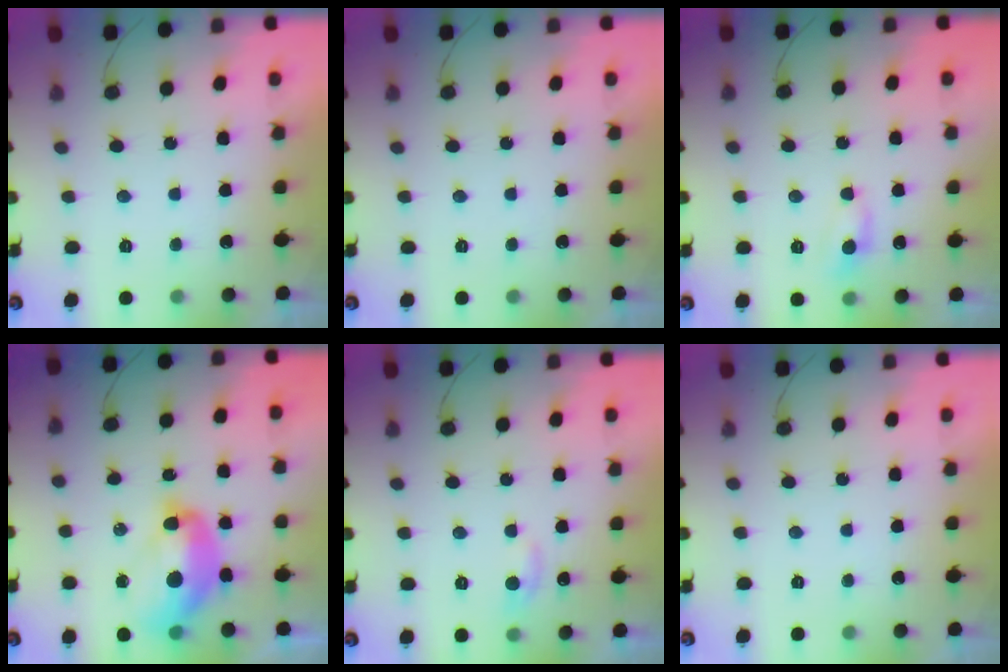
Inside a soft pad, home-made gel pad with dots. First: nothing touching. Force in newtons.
{"total": 0.0}
{"total": 5.2, "press": 5.2, "slide": 0.8}
{"total": 13.3, "press": 13.2, "slide": 1.4}
{"total": 4.5, "press": 4.4, "slide": 0.6}
{"total": 0.0}